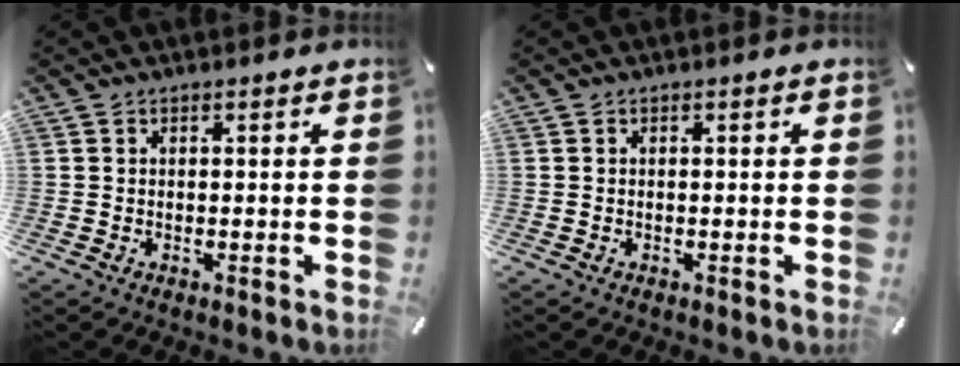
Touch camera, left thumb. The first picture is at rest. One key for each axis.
{"total": 0.0}